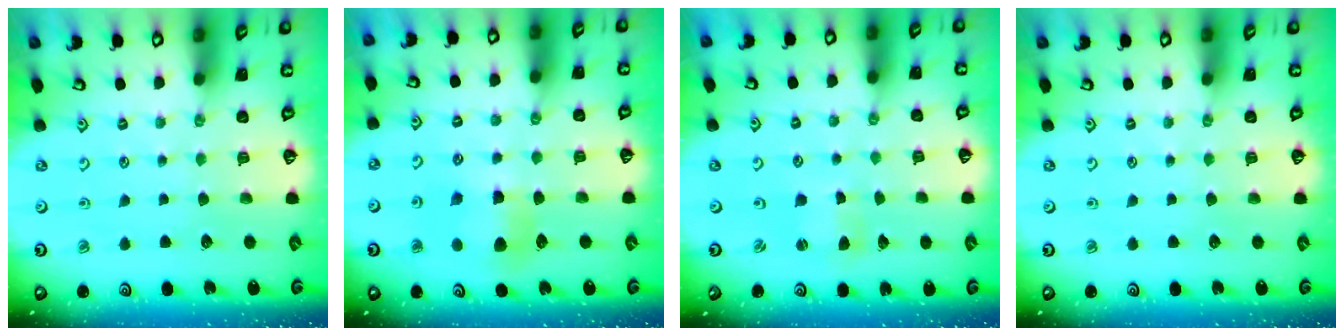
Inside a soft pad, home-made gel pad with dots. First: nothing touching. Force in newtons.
{"total": 6.5, "press": 6.5, "slide": 0.5}
{"total": 2.1, "press": 2.1, "slide": 0.3}
{"total": 0.0}